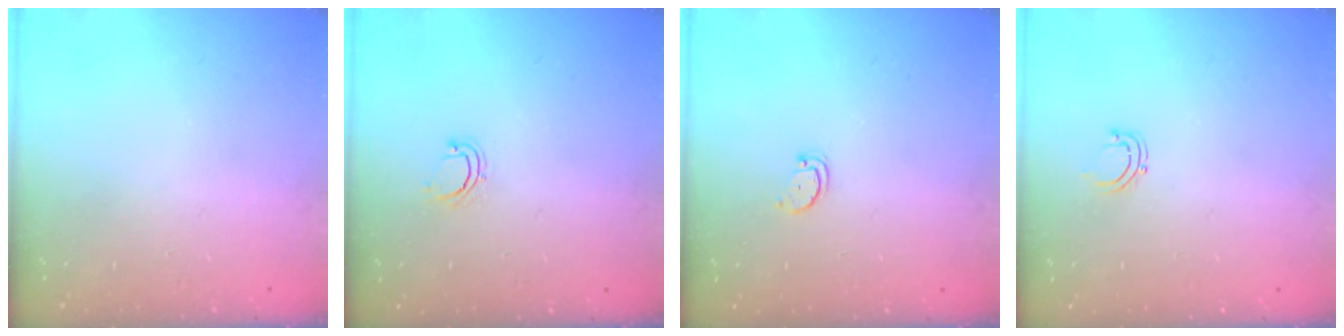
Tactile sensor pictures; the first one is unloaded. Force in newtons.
{"total": 4.2, "press": 4.1, "slide": 0.8}
{"total": 2.5, "press": 2.4, "slide": 0.4}
{"total": 3.3, "press": 3.3, "slide": 0.3}